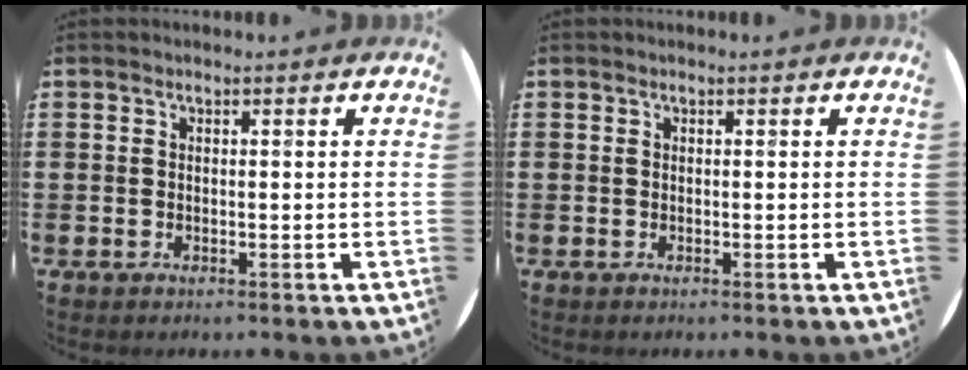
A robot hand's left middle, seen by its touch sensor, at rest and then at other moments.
{"total": 0.0}